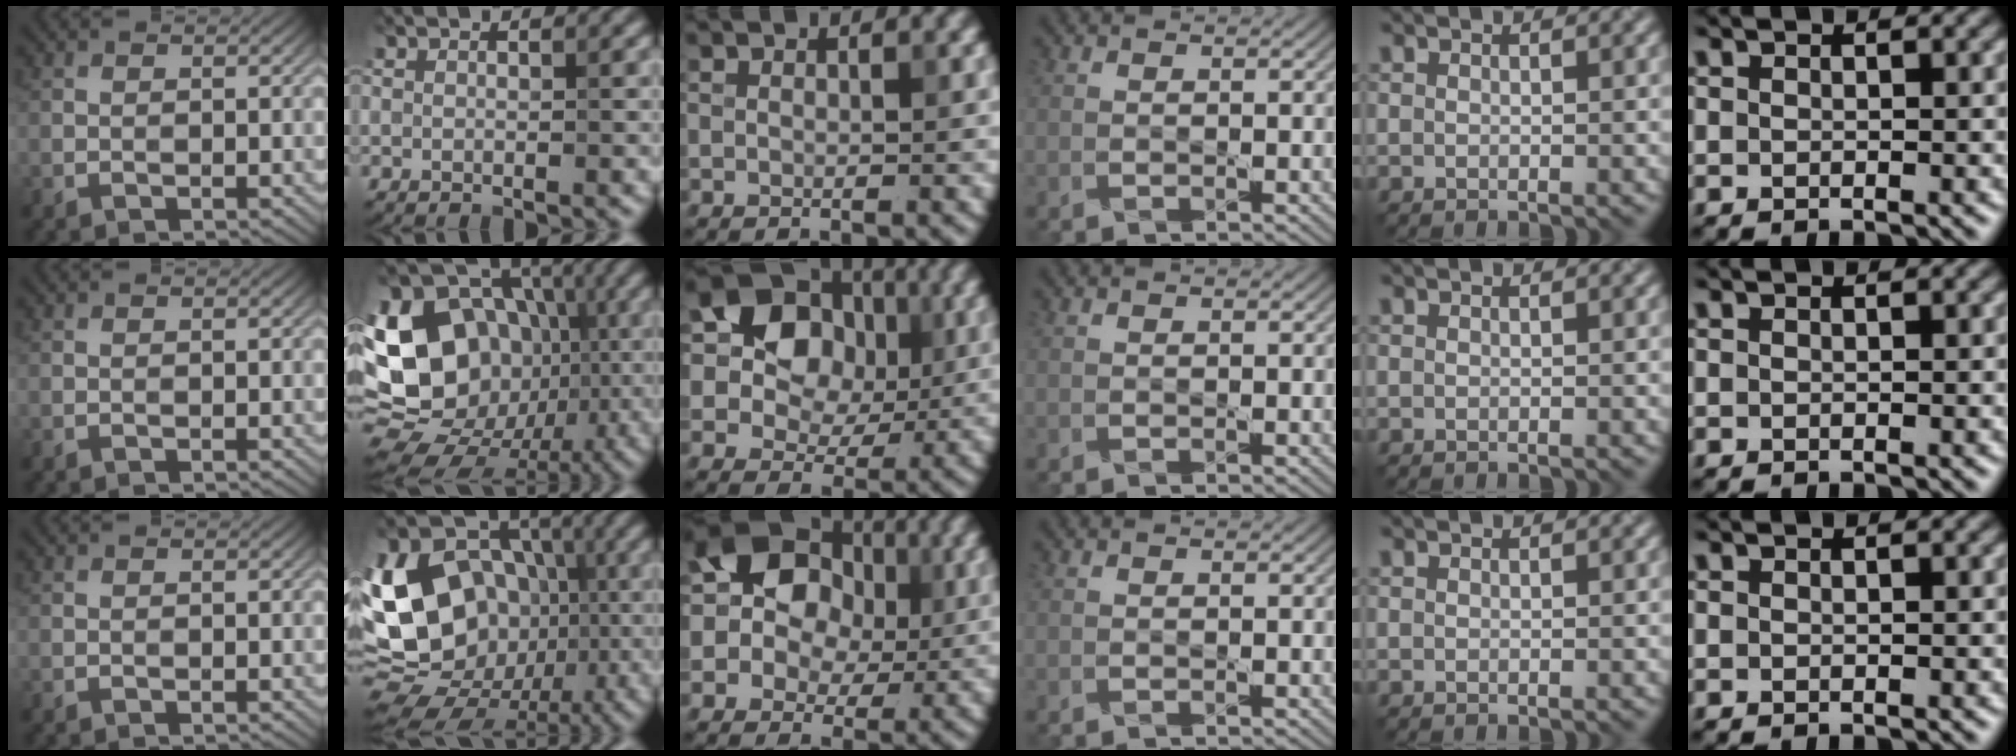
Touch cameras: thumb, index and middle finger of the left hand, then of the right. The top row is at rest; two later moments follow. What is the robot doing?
{"motion": "dispense", "object": "toothpaste"}